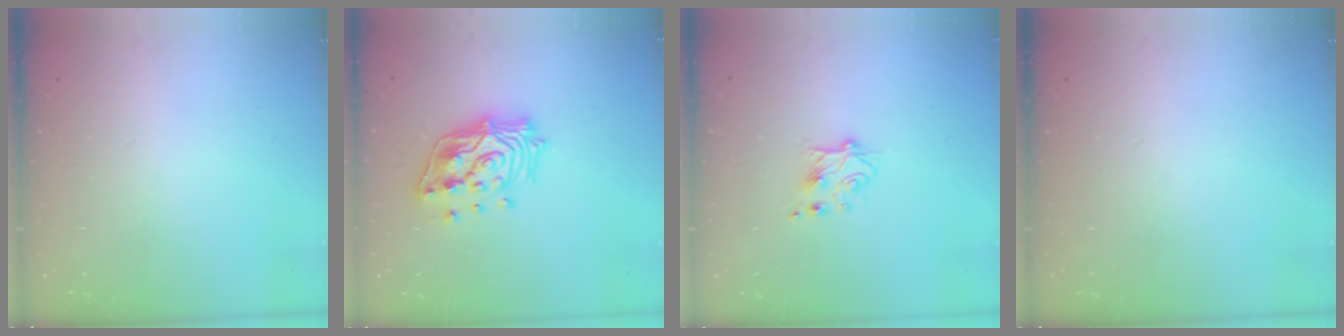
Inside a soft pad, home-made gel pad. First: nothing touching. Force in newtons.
{"total": 17.6, "press": 17.4, "slide": 2.6}
{"total": 5.5, "press": 5.4, "slide": 1.0}
{"total": 0.0}